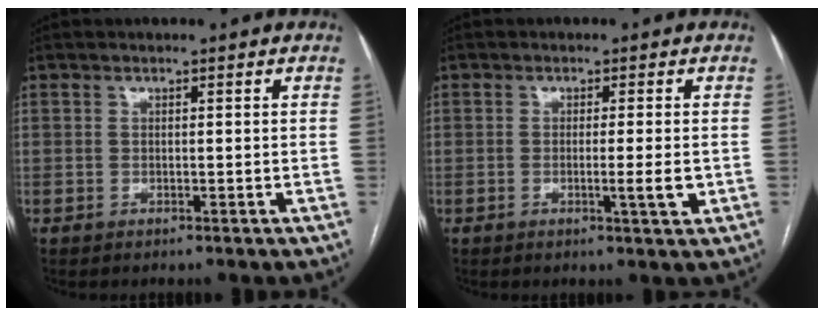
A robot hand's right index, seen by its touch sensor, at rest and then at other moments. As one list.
[{"total": 3.5, "force": [-0.7, -0.1, 3.4], "torque": [-0.053, -0.006, -0.011]}]